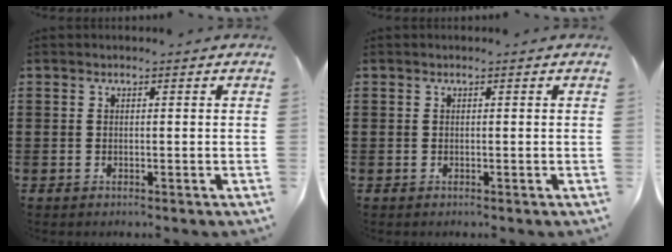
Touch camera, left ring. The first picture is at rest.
{"total": 0.0}